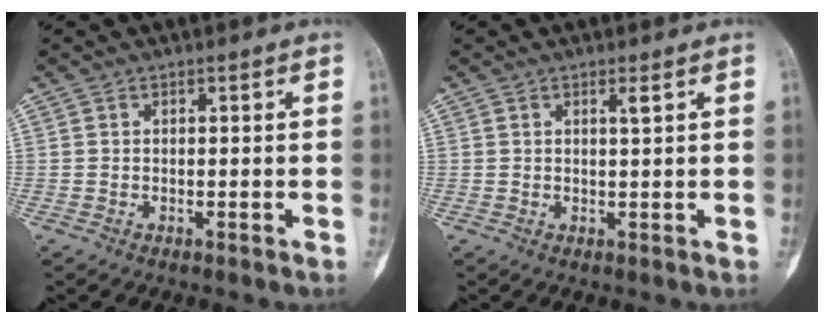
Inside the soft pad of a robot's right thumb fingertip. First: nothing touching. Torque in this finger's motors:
{"motor_torque": [-0.04, 0.37, 0.11, -0.08, 0.08]}